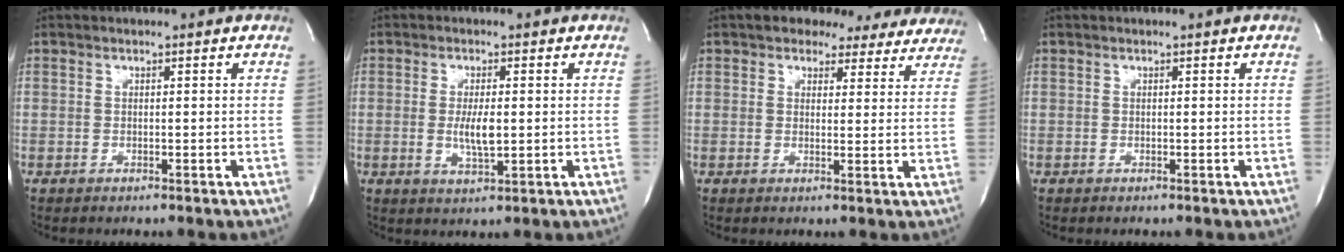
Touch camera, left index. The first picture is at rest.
{"total": 4.1, "force": [-0.4, 1.0, 4.0], "torque": [-0.081, -0.011, -0.005]}
{"total": 11.6, "force": [9.9, 5.5, 2.7], "torque": [-0.005, 0.008, 0.094]}
{"total": 0.0}